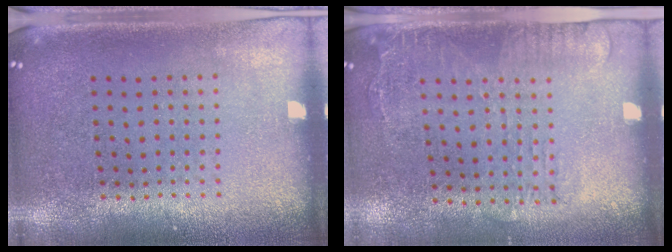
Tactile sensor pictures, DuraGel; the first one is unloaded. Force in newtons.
{"total": 1.7, "press": 1.2, "slide": 1.1}